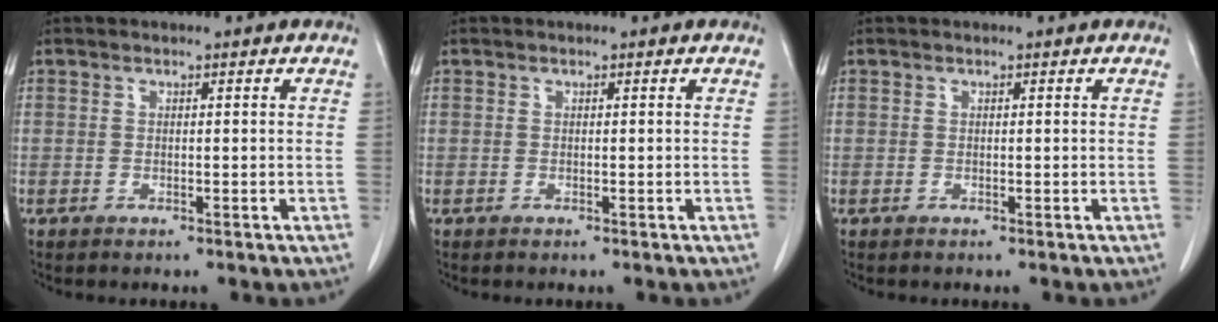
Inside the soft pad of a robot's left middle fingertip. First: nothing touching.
{"total": 0.0}
{"total": 0.0}